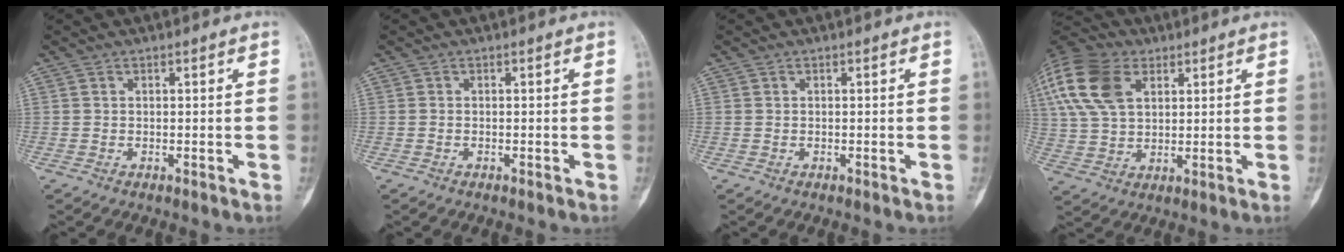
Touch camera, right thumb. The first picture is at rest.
{"total": 0.0}
{"total": 0.0}
{"total": 18.3, "force": [7.1, 11.9, 12.0], "torque": [-0.268, 0.014, 0.130]}